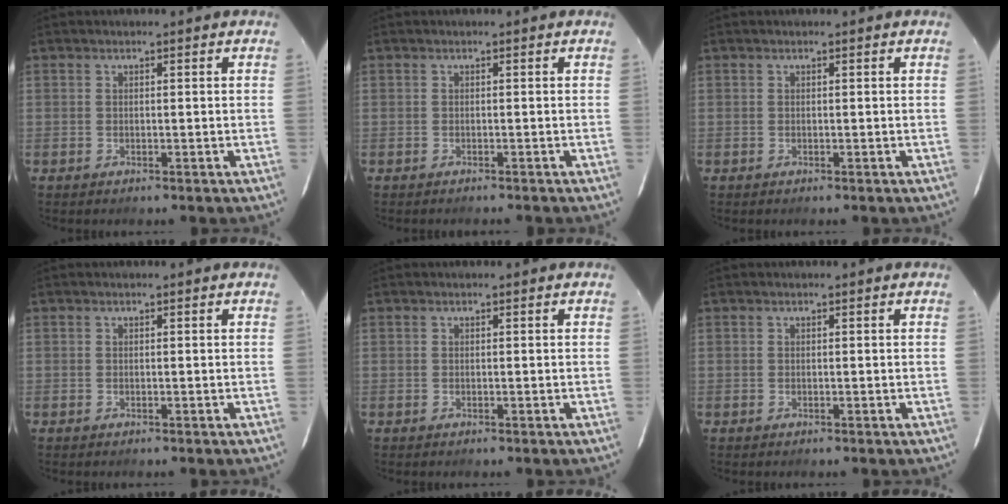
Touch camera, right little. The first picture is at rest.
{"total": 1.0, "force": [-0.9, 0.2, 0.3], "torque": [-0.008, -0.003, -0.012]}
{"total": 0.0}
{"total": 0.0}
{"total": 0.0}
{"total": 0.0}